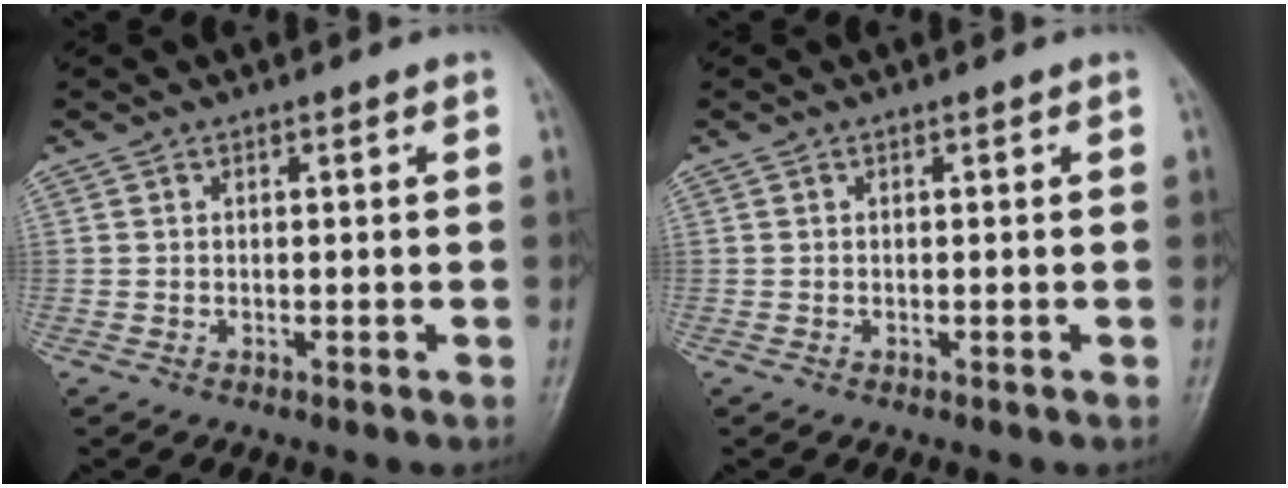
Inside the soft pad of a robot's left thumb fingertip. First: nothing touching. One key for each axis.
{"total": 0.0}